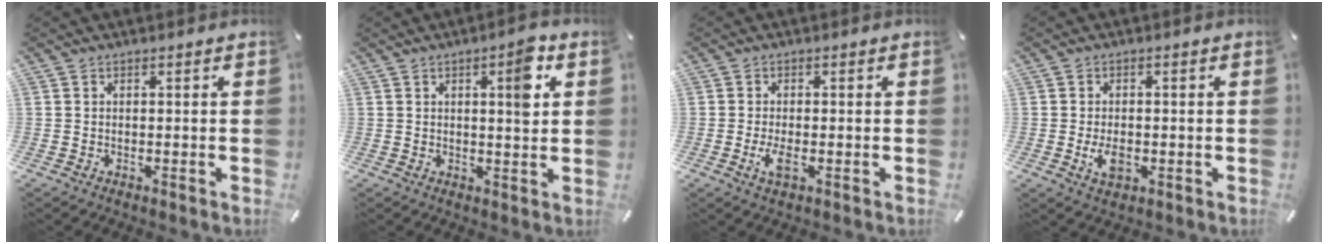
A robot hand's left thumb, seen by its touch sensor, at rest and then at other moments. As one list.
[{"total": 6.9, "force": [2.5, 1.9, 6.1], "torque": [-0.068, -0.017, 0.028]}, {"total": 3.6, "force": [-1.0, 1.3, 3.2], "torque": [-0.075, -0.005, -0.021]}, {"total": 4.5, "force": [-1.1, 2.6, 3.5], "torque": [-0.082, -0.001, -0.021]}]